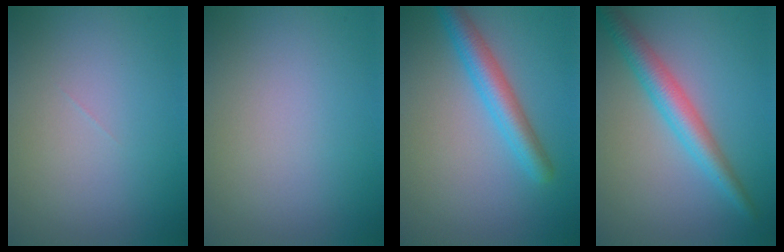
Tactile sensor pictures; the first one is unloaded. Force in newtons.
{"total": 0.0}
{"total": 3.8, "press": 3.8, "slide": 0.1}
{"total": 4.0, "press": 4.0, "slide": 0.1}